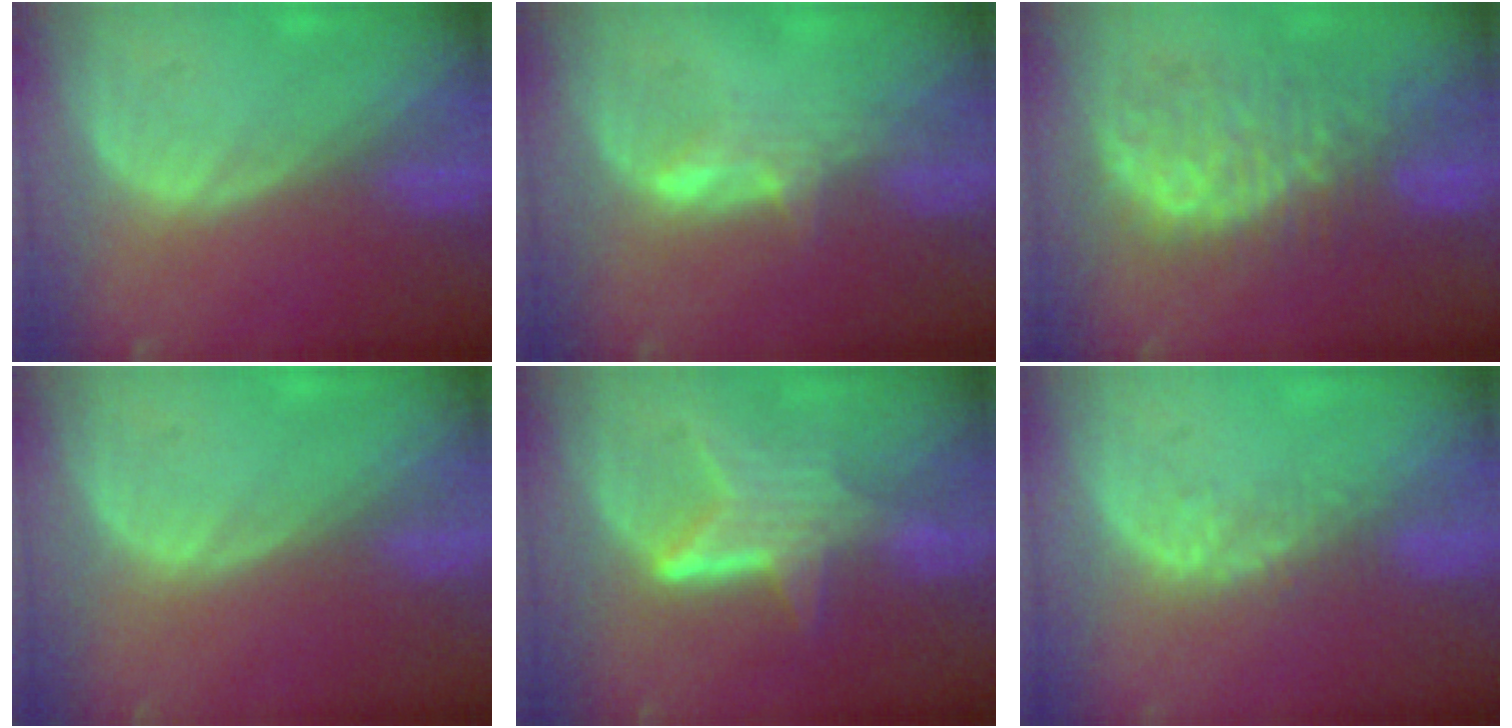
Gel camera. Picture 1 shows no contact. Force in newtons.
{"total": 2.8, "press": 2.8, "slide": 0.4}
{"total": 10.4, "press": 9.4, "slide": 4.5}
{"total": 0.0}
{"total": 6.2, "press": 6.0, "slide": 1.4}
{"total": 2.9, "press": 2.3, "slide": 1.8}